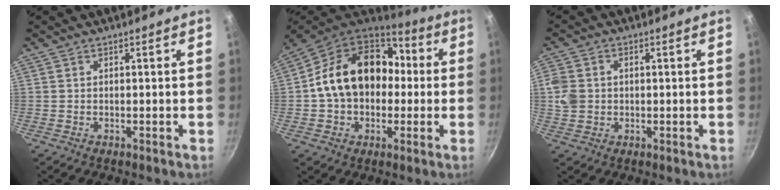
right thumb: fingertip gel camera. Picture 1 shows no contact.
{"total": 20.3, "force": [0.2, 14.7, 14.0], "torque": [-0.207, 0.044, -0.002]}
{"total": 5.7, "force": [0.2, 4.7, 3.2], "torque": [-0.068, 0.008, 0.005]}